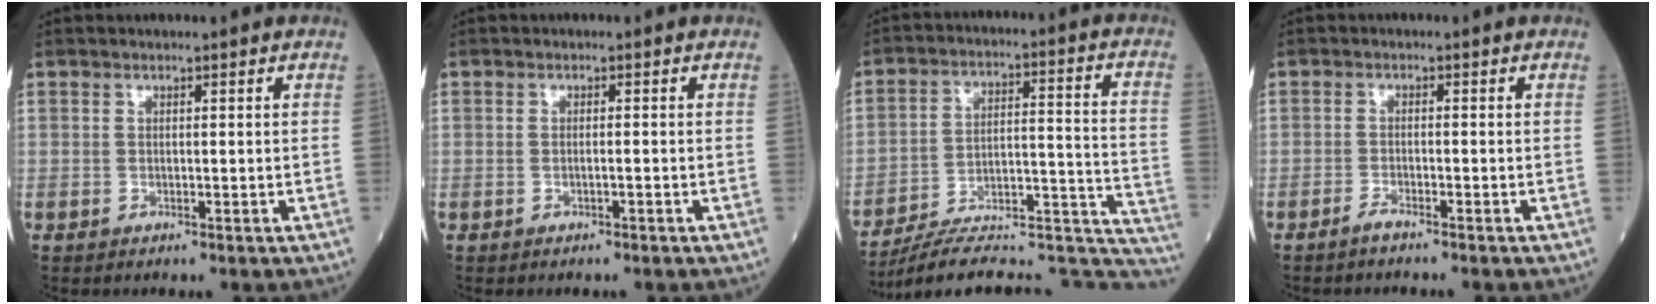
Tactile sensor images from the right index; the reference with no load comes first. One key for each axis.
{"total": 0.6, "fx": -0.3, "fy": 0.0, "fz": 0.5, "tx": -0.012, "ty": 0.001, "tz": -0.002}
{"total": 25.7, "fx": -23.8, "fy": 4.3, "fz": 8.6, "tx": -0.055, "ty": 0.041, "tz": -0.325}
{"total": 1.6, "fx": -1.4, "fy": -0.1, "fz": 0.8, "tx": -0.022, "ty": -0.002, "tz": -0.027}